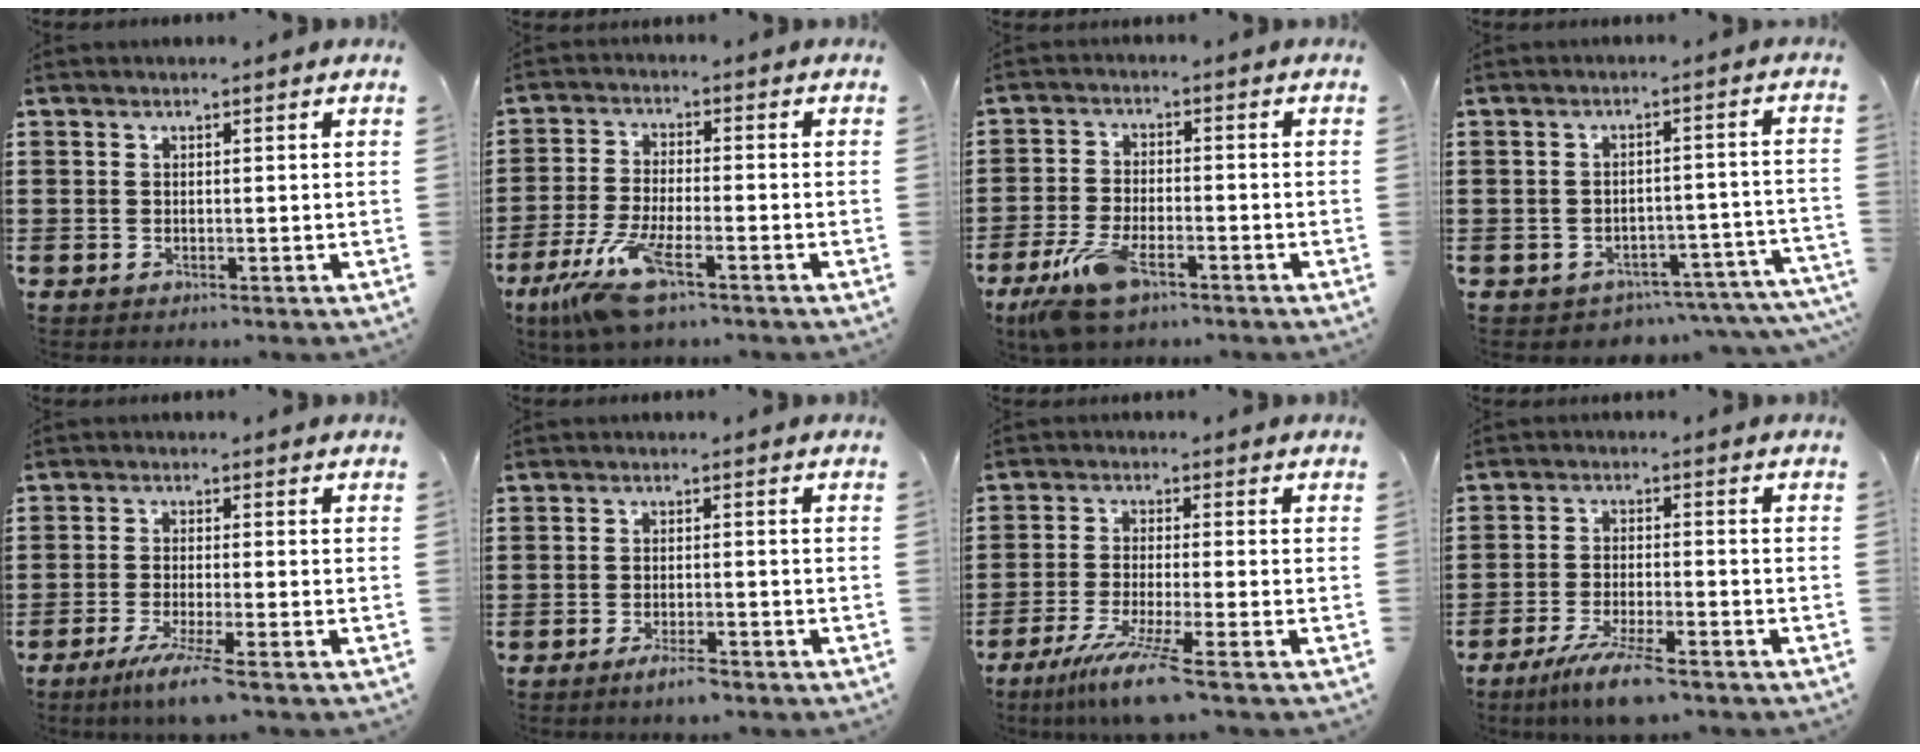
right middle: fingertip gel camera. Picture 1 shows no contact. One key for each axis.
{"total": 8.9, "fx": -5.8, "fy": 1.8, "fz": 6.4, "tx": -0.151, "ty": -0.019, "tz": -0.113}
{"total": 7.6, "fx": -5.0, "fy": 2.7, "fz": 5.0, "tx": -0.117, "ty": -0.009, "tz": -0.096}
{"total": 3.2, "fx": -3.0, "fy": 0.8, "fz": 0.4, "tx": -0.014, "ty": 0.006, "tz": -0.066}
{"total": 4.4, "fx": -3.1, "fy": -0.3, "fz": 3.0, "tx": -0.069, "ty": -0.020, "tz": -0.060}
{"total": 2.7, "fx": -1.9, "fy": 0.5, "fz": 1.8, "tx": -0.030, "ty": 0.001, "tz": -0.034}
{"total": 6.9, "fx": -4.9, "fy": -0.5, "fz": 4.8, "tx": -0.094, "ty": -0.023, "tz": -0.091}
{"total": 6.5, "fx": -5.1, "fy": 0.6, "fz": 4.1, "tx": -0.082, "ty": -0.012, "tz": -0.094}